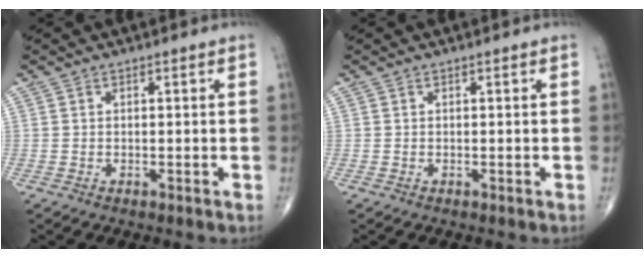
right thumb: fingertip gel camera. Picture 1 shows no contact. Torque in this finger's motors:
{"motor_torque": [0.01, 0.01, 0.00, 0.01, 0.00]}